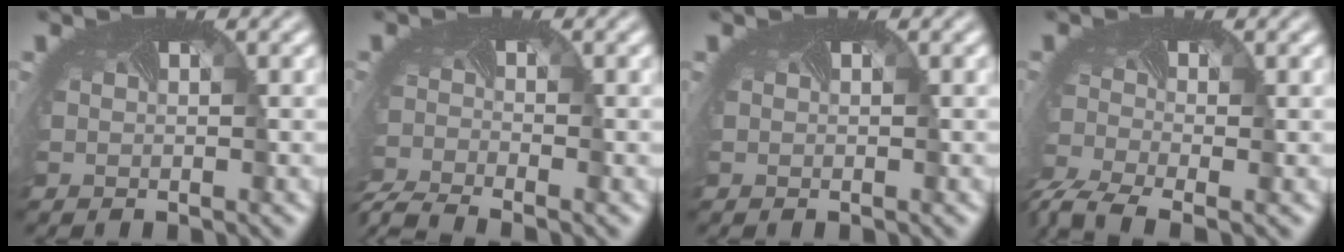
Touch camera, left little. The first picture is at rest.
{"total": 4.8, "force": [-4.5, 0.7, 1.7], "torque": [-0.042, -0.033, -0.088]}
{"total": 0.0}
{"total": 5.1, "force": [-4.1, 1.7, 2.6], "torque": [-0.074, -0.034, -0.079]}